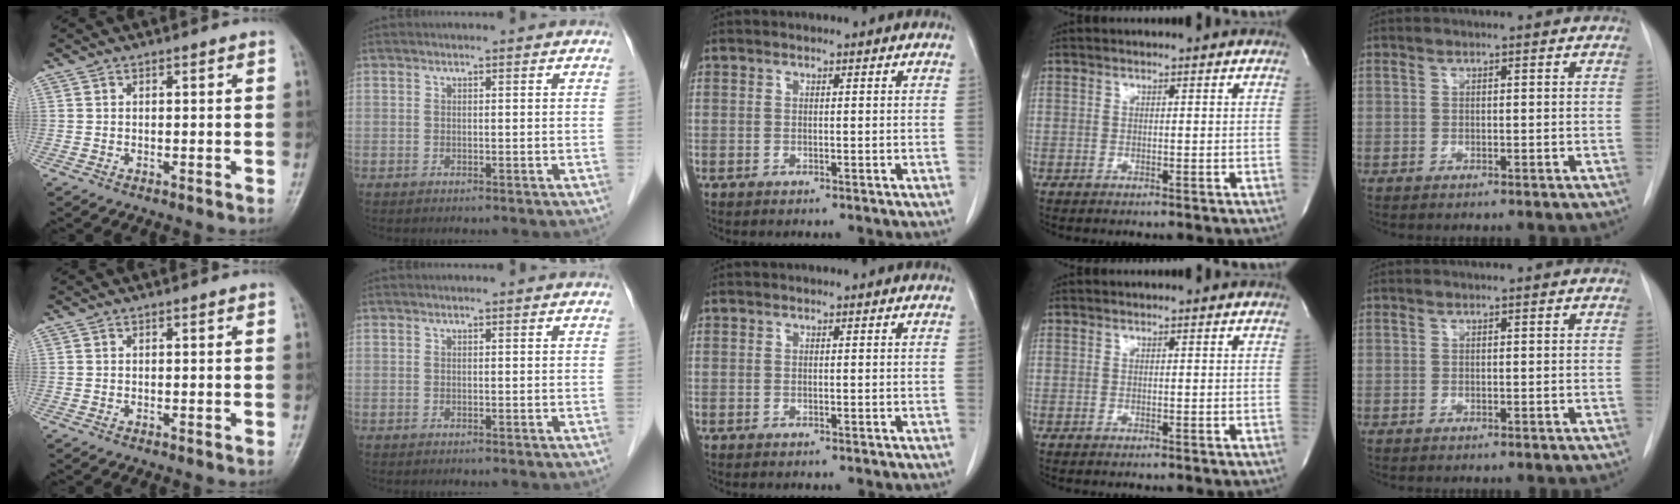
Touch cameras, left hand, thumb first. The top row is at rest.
{}